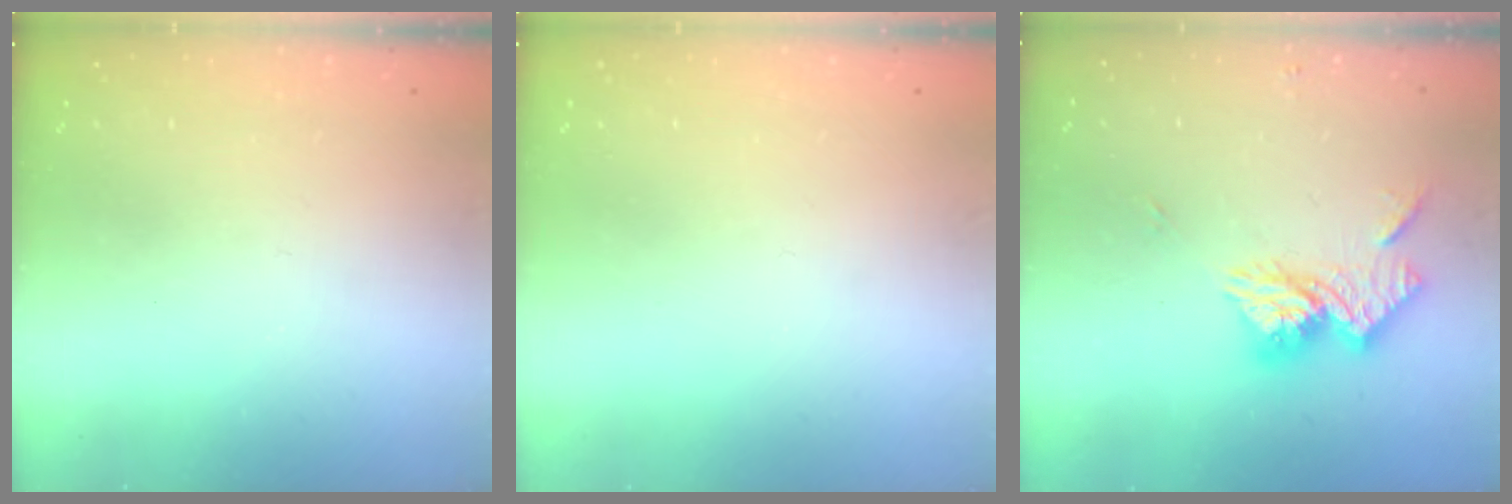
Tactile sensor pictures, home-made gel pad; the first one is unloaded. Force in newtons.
{"total": 0.0}
{"total": 12.6, "press": 12.6, "slide": 1.1}